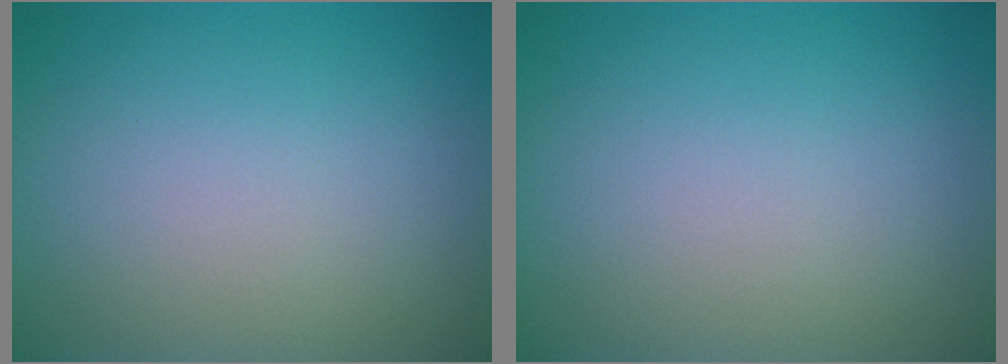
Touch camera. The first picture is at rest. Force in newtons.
{"total": 0.0}